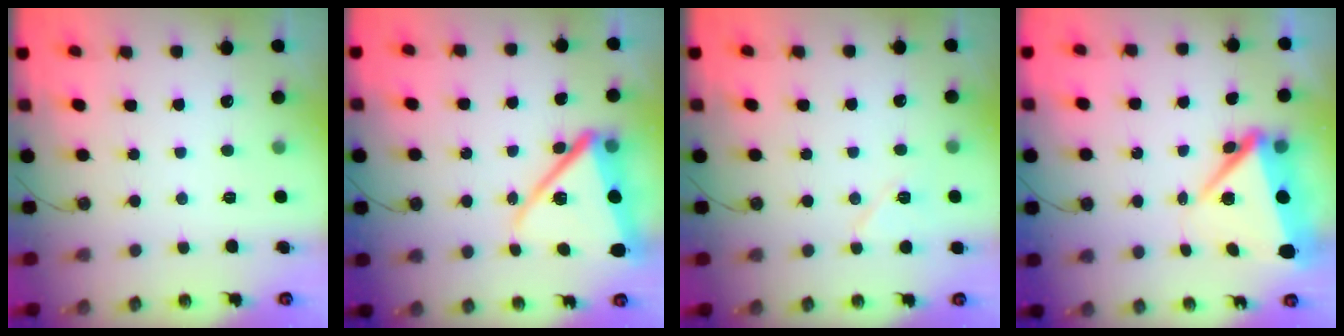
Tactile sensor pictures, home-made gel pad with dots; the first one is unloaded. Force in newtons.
{"total": 15.3, "press": 15.3, "slide": 1.5}
{"total": 6.8, "press": 6.5, "slide": 1.8}
{"total": 7.9, "press": 7.8, "slide": 1.1}